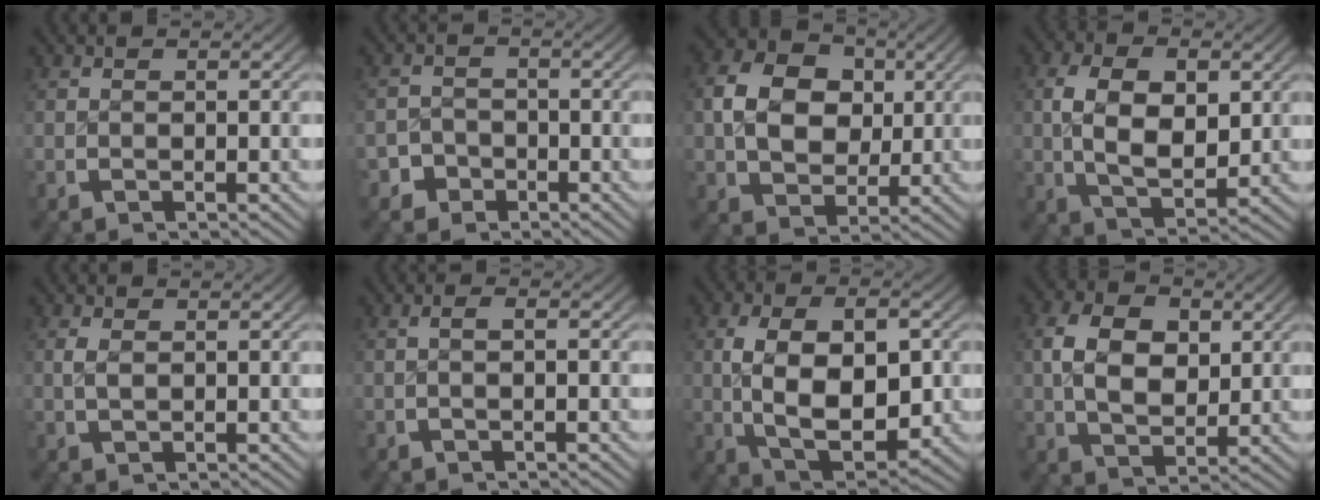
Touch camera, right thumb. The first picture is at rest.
{"total": 3.4, "force": [-2.4, 2.4, 0.1], "torque": [0.009, -0.012, -0.041]}
{"total": 8.9, "force": [0.9, 6.7, 5.8], "torque": [-0.113, -0.023, 0.024]}
{"total": 7.9, "force": [0.2, 5.1, 6.0], "torque": [-0.116, -0.023, 0.013]}
{"total": 1.1, "force": [0.3, 0.6, 0.8], "torque": [-0.021, -0.005, 0.011]}
{"total": 1.1, "force": [-0.2, 0.2, 1.0], "torque": [-0.018, 0.004, -0.006]}
{"total": 11.0, "force": [-1.1, 6.9, 8.6], "torque": [-0.175, -0.042, 0.002]}
{"total": 7.3, "force": [1.1, 5.0, 5.2], "torque": [-0.091, -0.020, 0.030]}